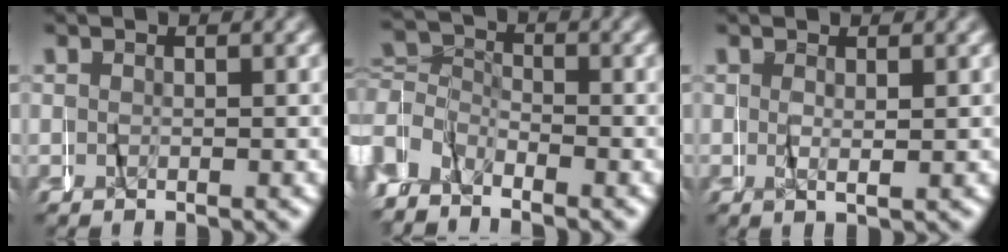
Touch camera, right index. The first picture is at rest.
{"total": 4.5, "force": [-1.9, 3.8, 1.4], "torque": [-0.034, -0.008, -0.038]}
{"total": 0.6, "force": [0.2, -0.4, 0.4], "torque": [-0.011, -0.001, 0.007]}